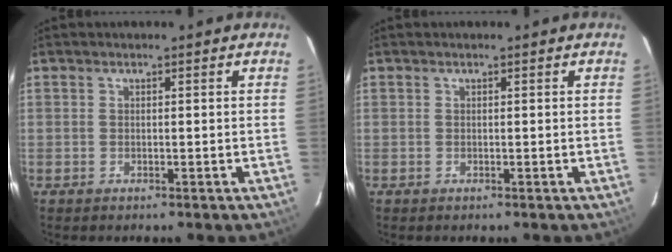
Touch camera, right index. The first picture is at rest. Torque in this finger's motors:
{"motor_torque": [0.10, 0.00, 0.11, 0.01]}